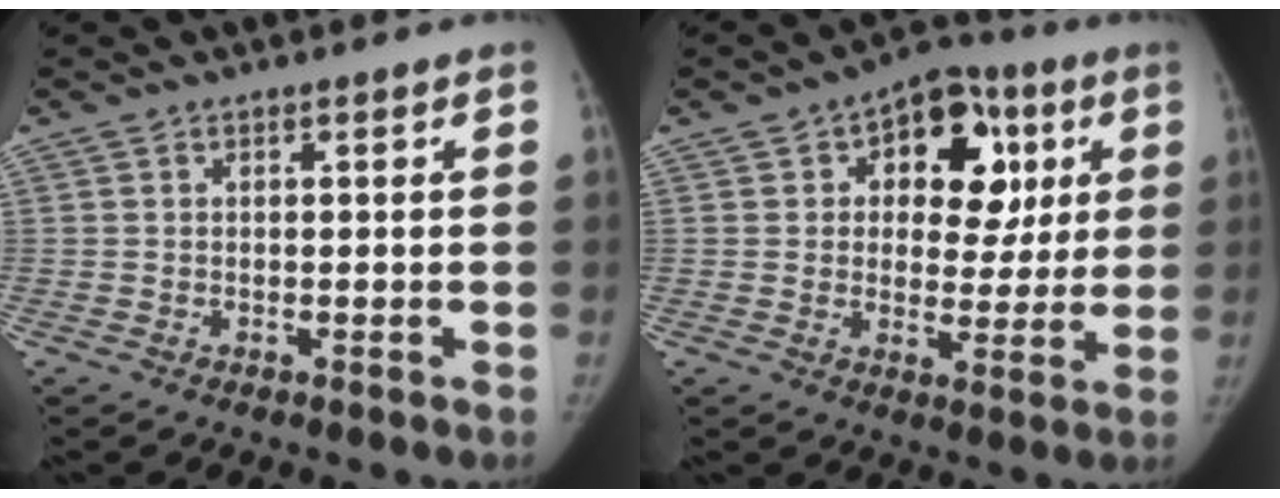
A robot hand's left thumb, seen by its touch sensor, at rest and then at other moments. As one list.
[{"total": 15.4, "force": [4.7, 10.2, 10.5], "torque": [-0.076, 0.006, 0.065]}]